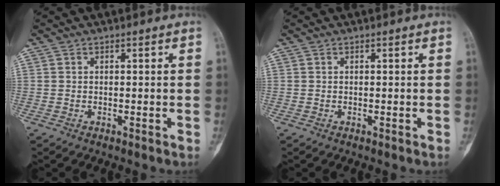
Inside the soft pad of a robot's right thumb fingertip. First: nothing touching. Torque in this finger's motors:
{"motor_torque": [0.16, 0.00, 0.06, -0.35, -0.09]}